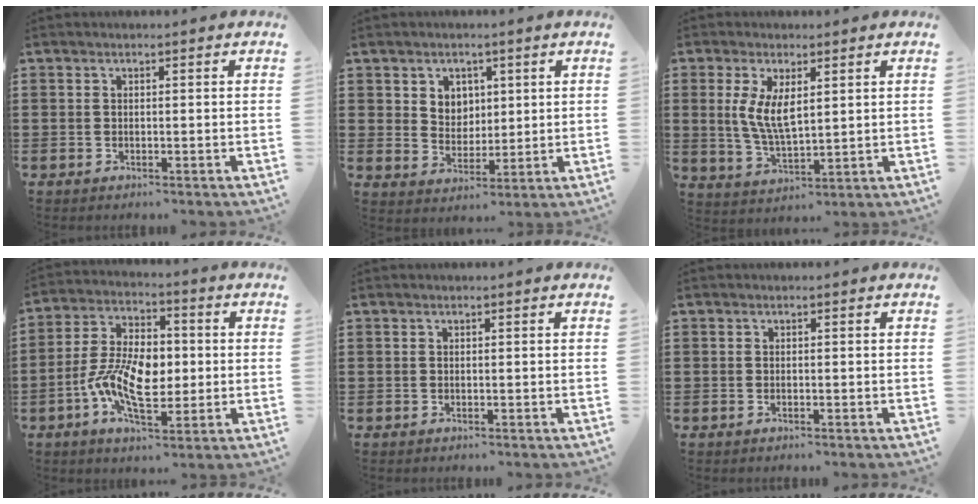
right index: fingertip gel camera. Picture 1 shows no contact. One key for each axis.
{"total": 4.3, "fx": 2.2, "fy": 3.6, "fz": 0.6, "tx": -0.023, "ty": 0.006, "tz": 0.038}
{"total": 6.1, "fx": 1.7, "fy": 2.2, "fz": 5.5, "tx": -0.112, "ty": 0.000, "tz": 0.033}
{"total": 10.6, "fx": -1.6, "fy": 5.8, "fz": 8.7, "tx": -0.195, "ty": 0.003, "tz": -0.034}
{"total": 0.0}
{"total": 0.0}